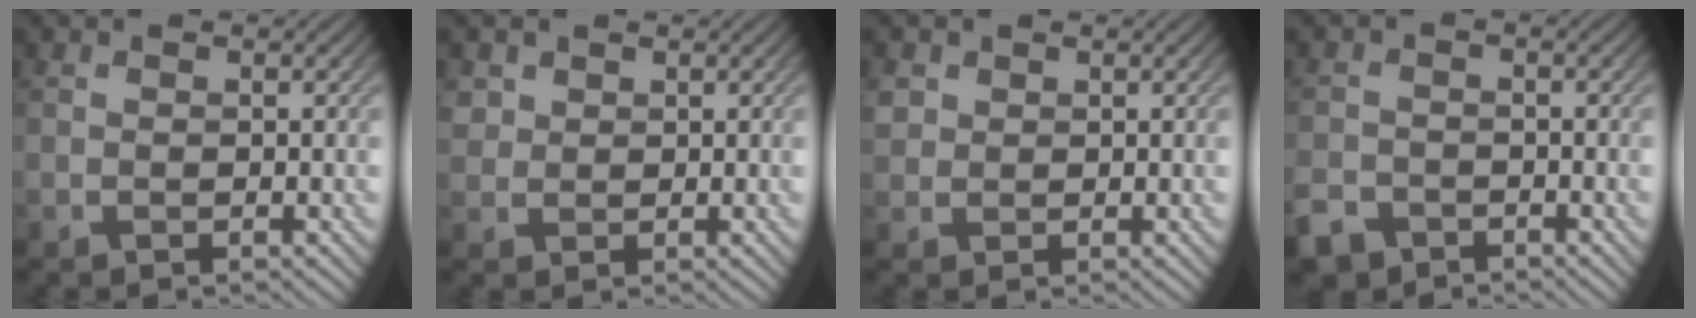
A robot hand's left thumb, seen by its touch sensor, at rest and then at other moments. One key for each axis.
{"total": 1.9, "fx": 1.1, "fy": 1.5, "fz": 0.3, "tx": -0.010, "ty": -0.001, "tz": 0.021}
{"total": 1.9, "fx": 0.9, "fy": 1.6, "fz": 0.5, "tx": -0.015, "ty": 0.000, "tz": 0.017}
{"total": 3.5, "fx": -2.8, "fy": 1.8, "fz": 1.0, "tx": -0.024, "ty": -0.008, "tz": -0.060}